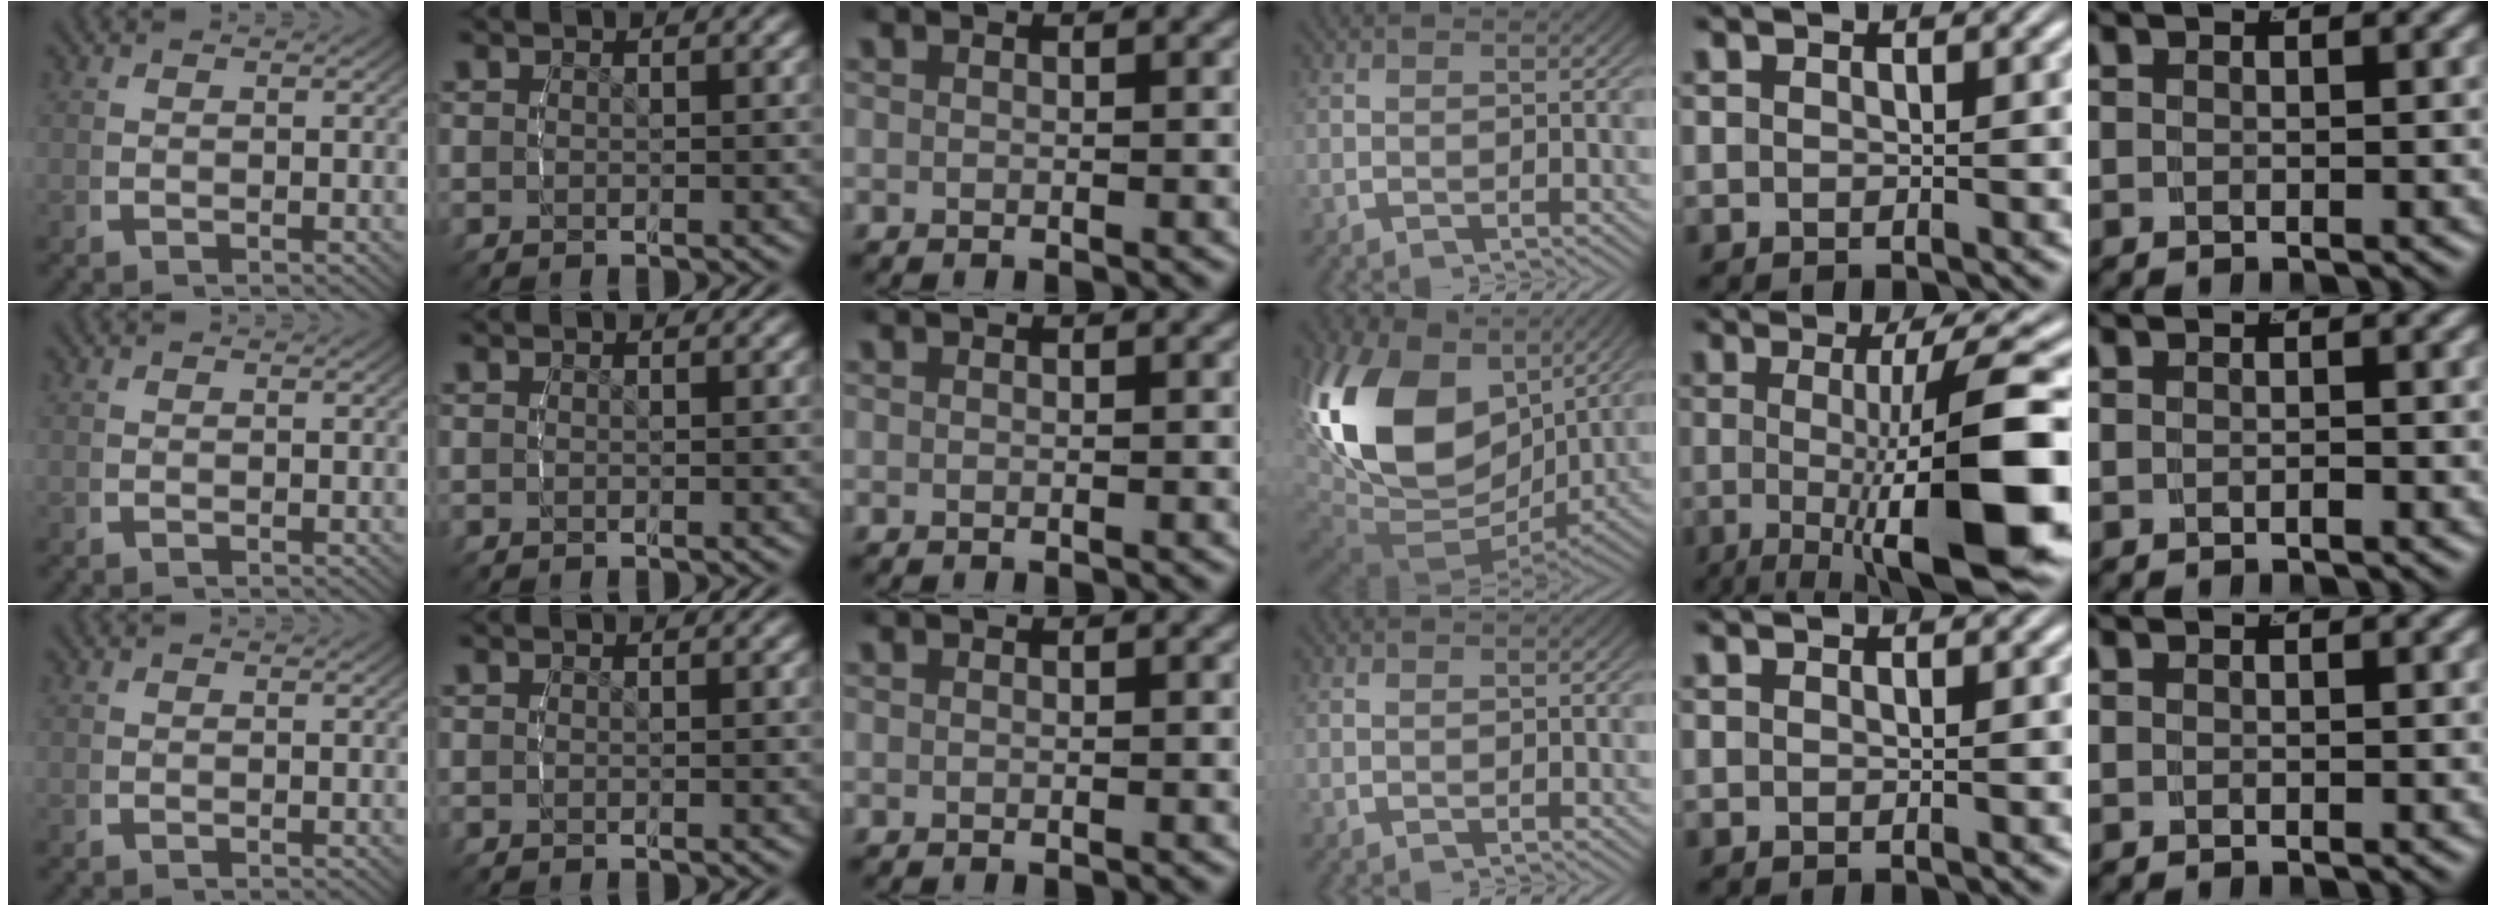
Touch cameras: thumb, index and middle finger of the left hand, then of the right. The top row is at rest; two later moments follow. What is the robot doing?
{"motion": "lift_and_place", "object": "lipstick"}